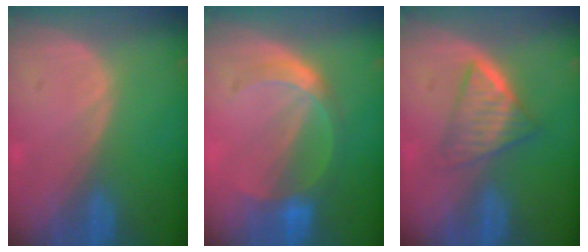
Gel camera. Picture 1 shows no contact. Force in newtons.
{"total": 5.7, "press": 5.4, "slide": 1.8}
{"total": 6.4, "press": 5.4, "slide": 3.4}